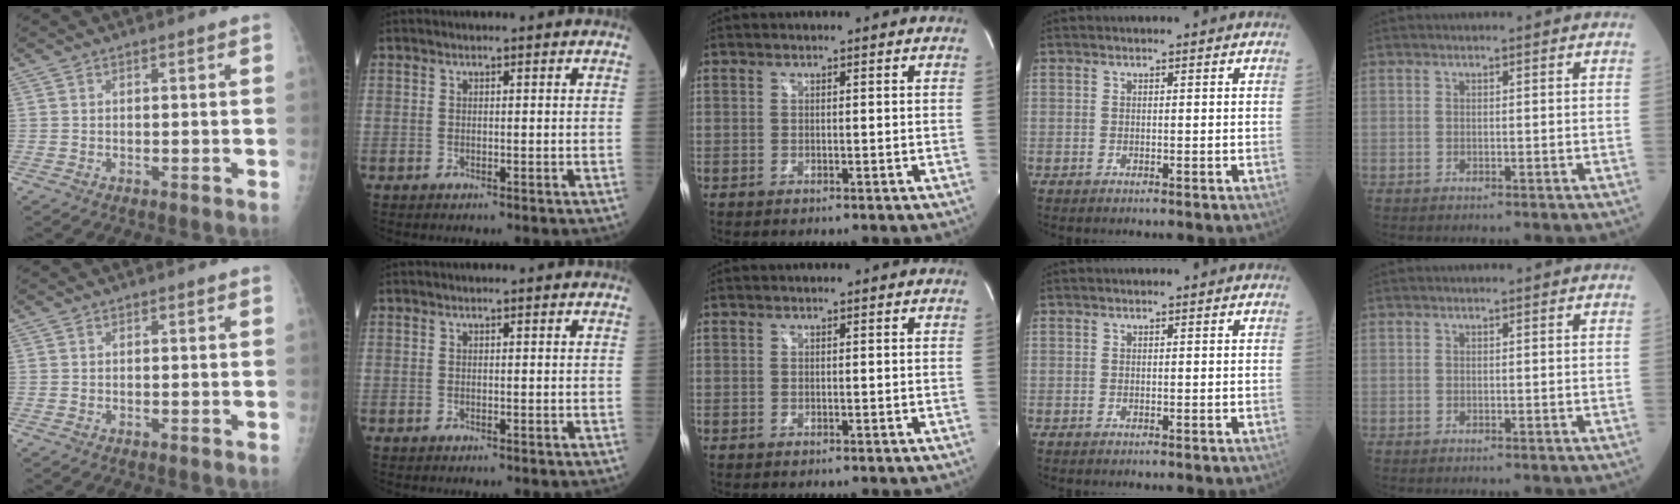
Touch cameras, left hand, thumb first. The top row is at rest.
{}